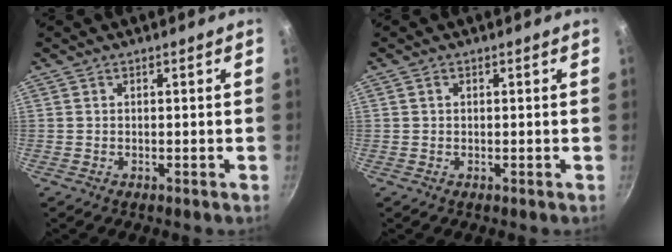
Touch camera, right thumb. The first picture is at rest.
{"total": 0.7, "force": [0.2, 0.6, 0.4], "torque": [-0.004, 0.004, 0.002]}